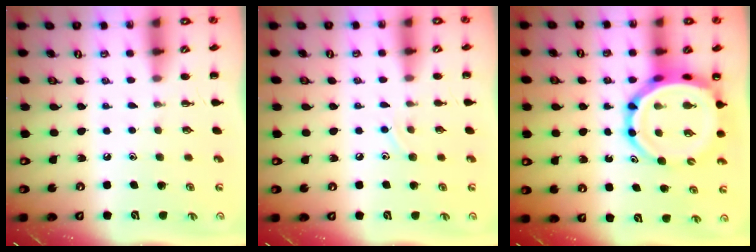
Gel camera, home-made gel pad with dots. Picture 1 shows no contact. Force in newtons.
{"total": 6.8, "press": 6.6, "slide": 1.7}
{"total": 13.1, "press": 12.5, "slide": 3.9}